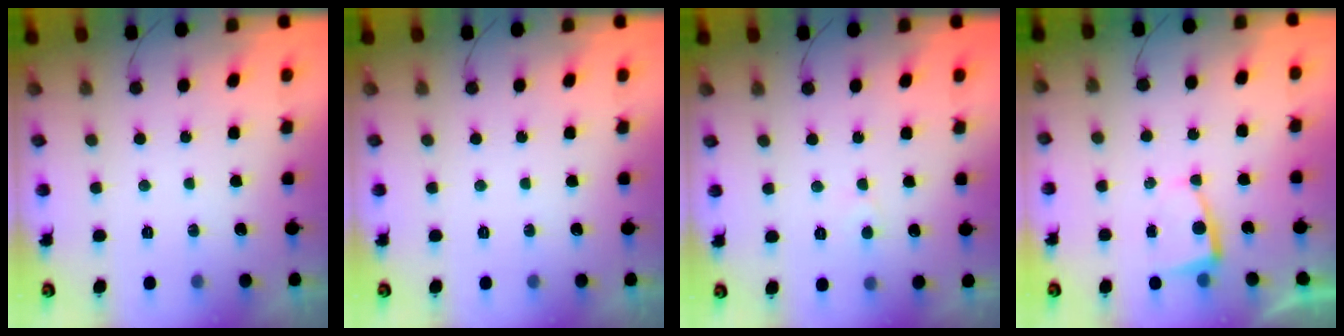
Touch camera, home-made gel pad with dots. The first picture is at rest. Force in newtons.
{"total": 0.0}
{"total": 4.0, "press": 4.0, "slide": 0.4}
{"total": 3.0, "press": 3.0, "slide": 0.4}